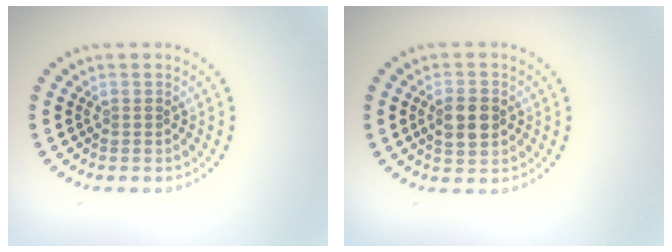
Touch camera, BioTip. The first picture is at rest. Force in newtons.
{"total": 3.2, "press": 3.2, "slide": 0.2}